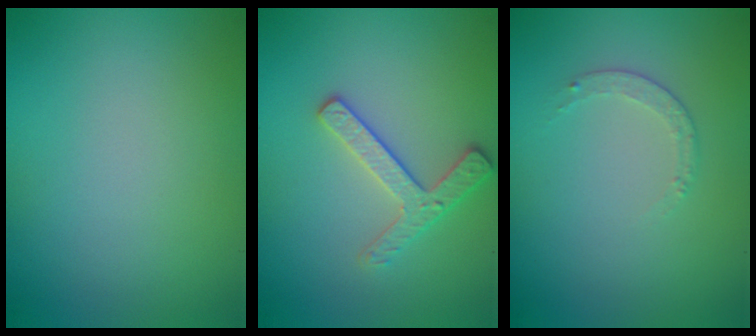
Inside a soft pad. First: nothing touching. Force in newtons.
{"total": 2.5, "press": 2.4, "slide": 0.3}
{"total": 0.8, "press": 0.6, "slide": 0.6}